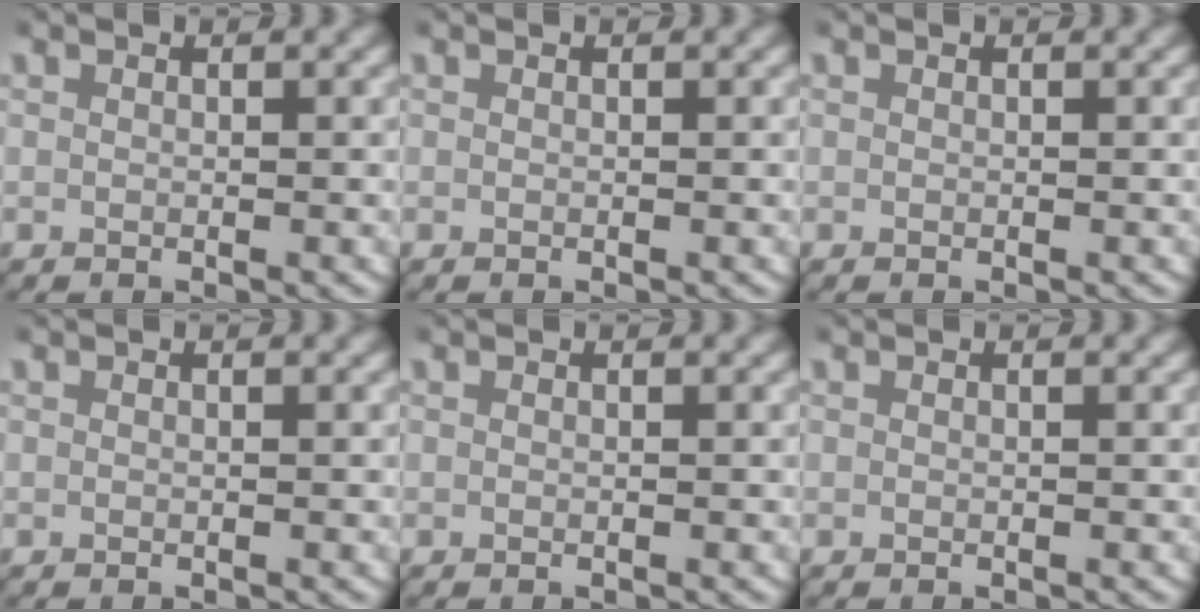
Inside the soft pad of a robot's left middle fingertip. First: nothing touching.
{"total": 0.0}
{"total": 0.0}
{"total": 0.0}
{"total": 0.0}
{"total": 0.0}